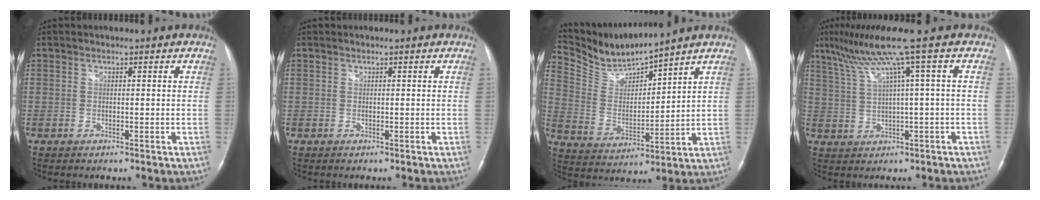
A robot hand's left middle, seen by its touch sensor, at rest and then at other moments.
{"total": 0.0}
{"total": 10.1, "force": [9.8, -0.5, 2.4], "torque": [-0.068, 0.002, 0.207]}
{"total": 8.0, "force": [4.0, -1.9, 6.6], "torque": [-0.125, 0.023, 0.078]}